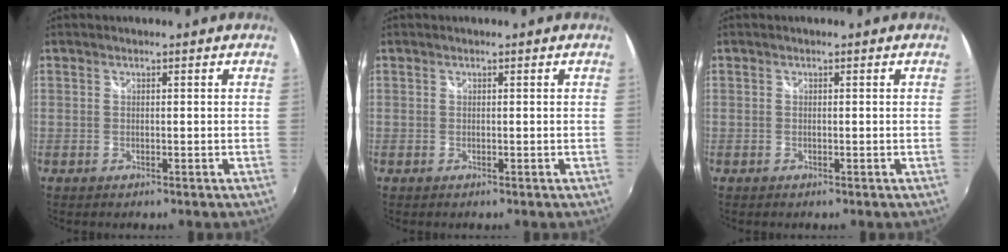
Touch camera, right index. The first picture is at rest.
{"total": 0.0}
{"total": 0.0}